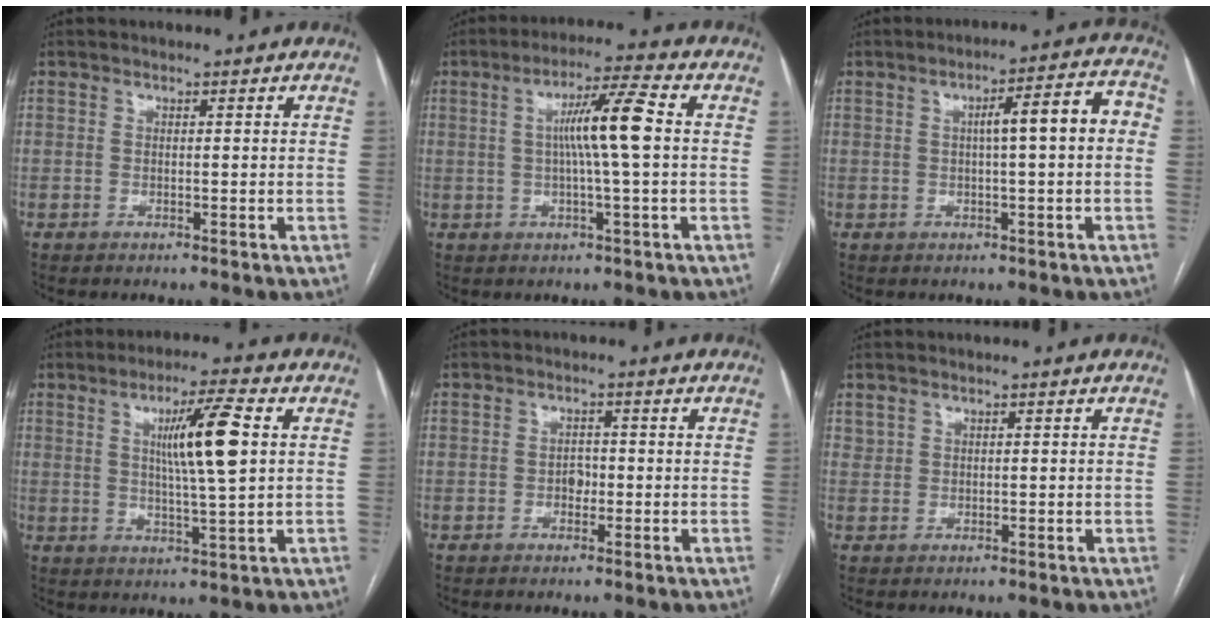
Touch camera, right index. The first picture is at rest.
{"total": 8.6, "force": [0.7, -0.3, 8.6], "torque": [-0.151, 0.011, 0.010]}
{"total": 7.8, "force": [0.4, 1.0, 7.8], "torque": [-0.108, 0.030, 0.003]}
{"total": 9.5, "force": [2.2, -0.1, 9.2], "torque": [-0.157, -0.002, 0.037]}
{"total": 1.7, "force": [-0.4, 1.3, 1.1], "torque": [-0.013, 0.008, -0.004]}
{"total": 1.1, "force": [0.9, 0.7, 0.0], "torque": [0.007, 0.005, 0.017]}